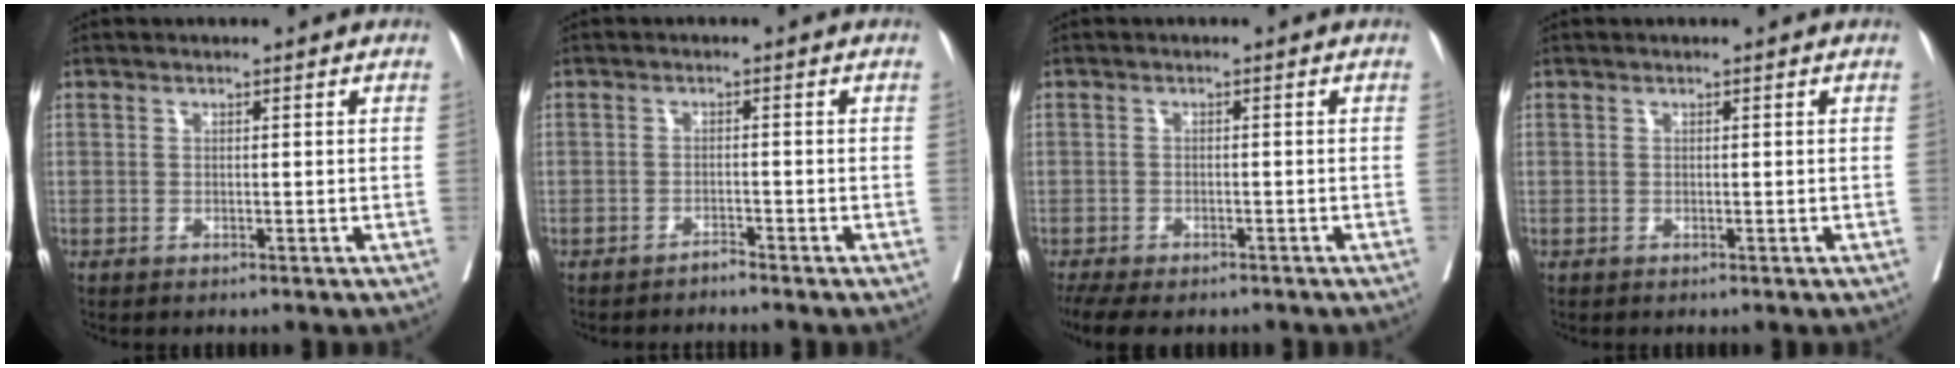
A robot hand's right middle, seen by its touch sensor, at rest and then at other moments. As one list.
[{"total": 1.2, "force": [-1.1, -0.4, 0.0], "torque": [0.005, 0.000, -0.019]}, {"total": 9.5, "force": [-7.4, 3.8, 4.6], "torque": [-0.088, -0.007, -0.106]}, {"total": 0.0}]